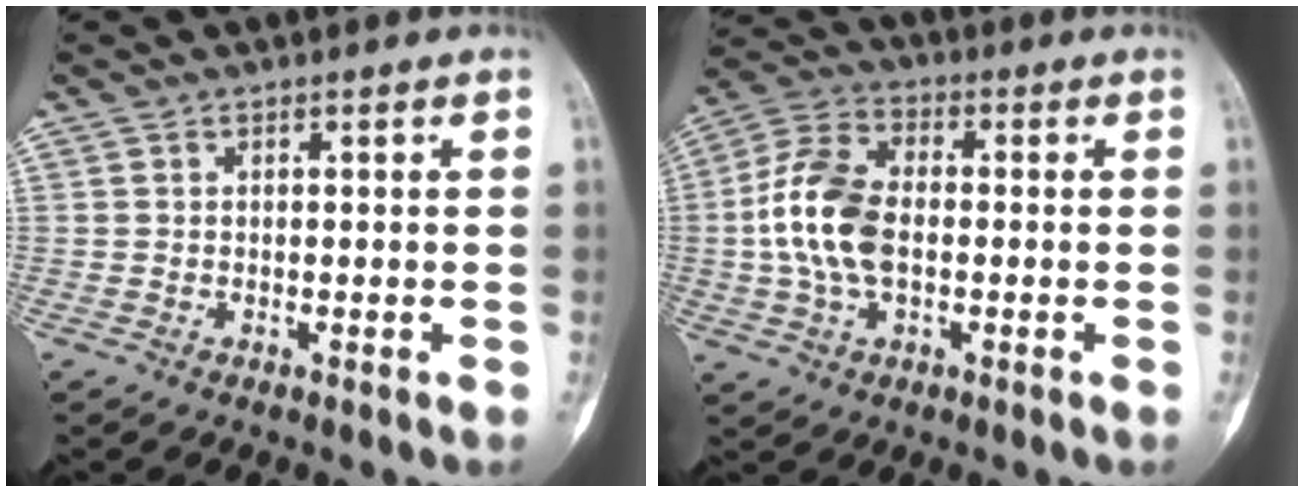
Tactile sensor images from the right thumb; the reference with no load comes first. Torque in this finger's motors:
{"motor_torque": [1.62, 1.17, 0.96, -1.35, 0.30]}